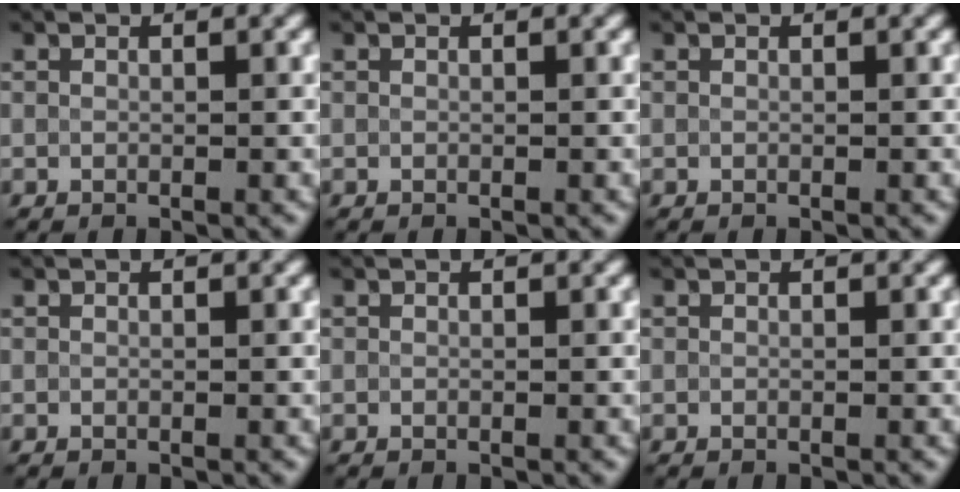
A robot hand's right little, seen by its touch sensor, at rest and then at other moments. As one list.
[{"total": 0.0}, {"total": 0.0}, {"total": 0.0}, {"total": 0.0}, {"total": 0.0}]